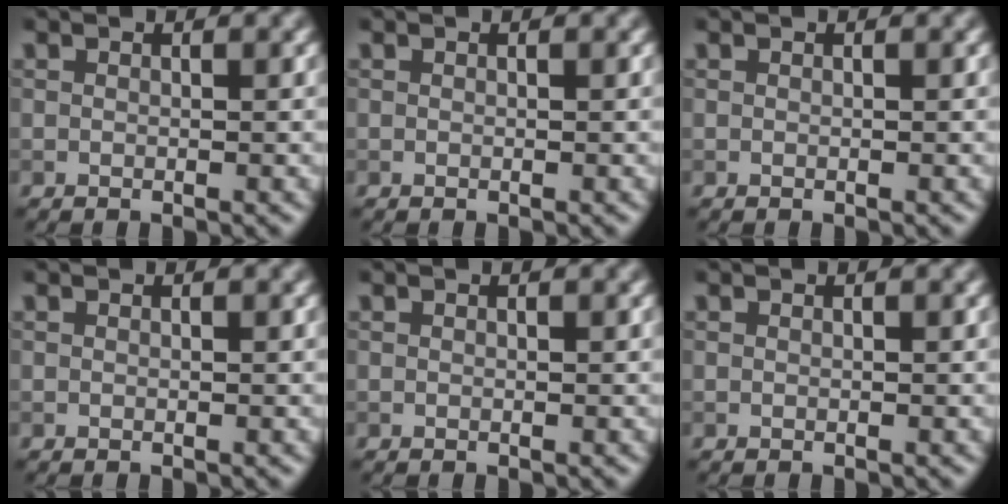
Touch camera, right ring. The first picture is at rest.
{"total": 0.0}
{"total": 0.0}
{"total": 0.0}
{"total": 0.0}
{"total": 0.0}